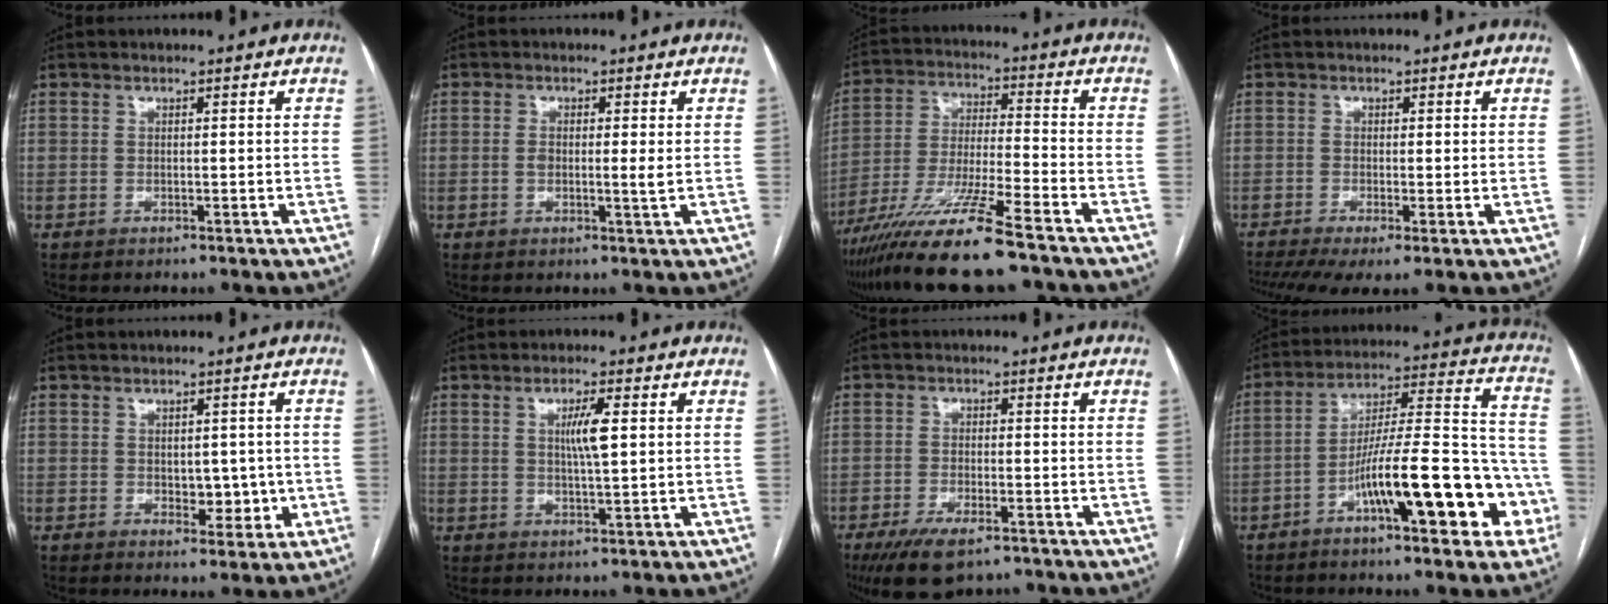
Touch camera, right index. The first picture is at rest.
{"total": 2.6, "force": [0.1, 0.4, 2.6], "torque": [-0.047, -0.002, 0.001]}
{"total": 14.3, "force": [-10.9, -0.4, 9.3], "torque": [-0.183, -0.028, -0.195]}
{"total": 6.4, "force": [-3.6, 1.8, 5.0], "torque": [-0.088, -0.012, -0.064]}
{"total": 4.3, "force": [-0.4, 2.7, 3.3], "torque": [-0.037, 0.004, 0.004]}
{"total": 4.5, "force": [0.9, 0.3, 4.4], "torque": [-0.079, -0.001, 0.015]}
{"total": 8.4, "force": [-6.0, 3.0, 5.1], "torque": [-0.090, -0.012, -0.099]}
{"total": 18.3, "force": [-7.5, 4.0, 16.2], "torque": [-0.232, 0.037, -0.107]}